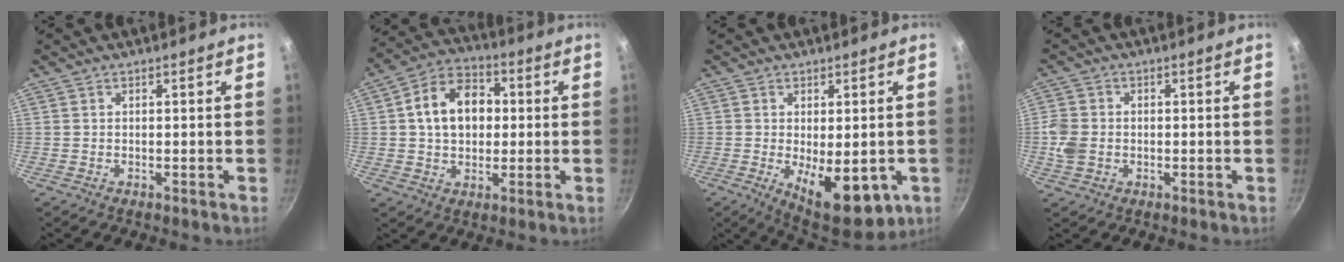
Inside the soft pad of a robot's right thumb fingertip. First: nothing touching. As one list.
[{"total": 12.5, "force": [1.4, 9.2, 8.4], "torque": [-0.108, 0.023, 0.011]}, {"total": 13.2, "force": [-3.1, 6.0, 11.3], "torque": [-0.135, -0.015, -0.026]}, {"total": 5.4, "force": [-0.7, 4.4, 3.2], "torque": [-0.061, 0.005, -0.015]}]